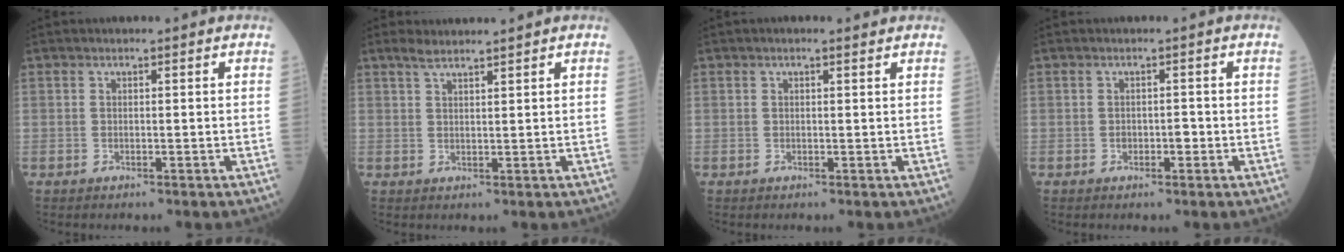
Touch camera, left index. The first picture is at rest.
{"total": 3.2, "force": [2.8, 0.1, 1.4], "torque": [-0.031, 0.019, 0.054]}
{"total": 1.5, "force": [1.2, 0.4, 0.9], "torque": [-0.020, 0.008, 0.016]}
{"total": 1.3, "force": [-0.5, 0.8, 0.8], "torque": [-0.012, -0.001, -0.007]}